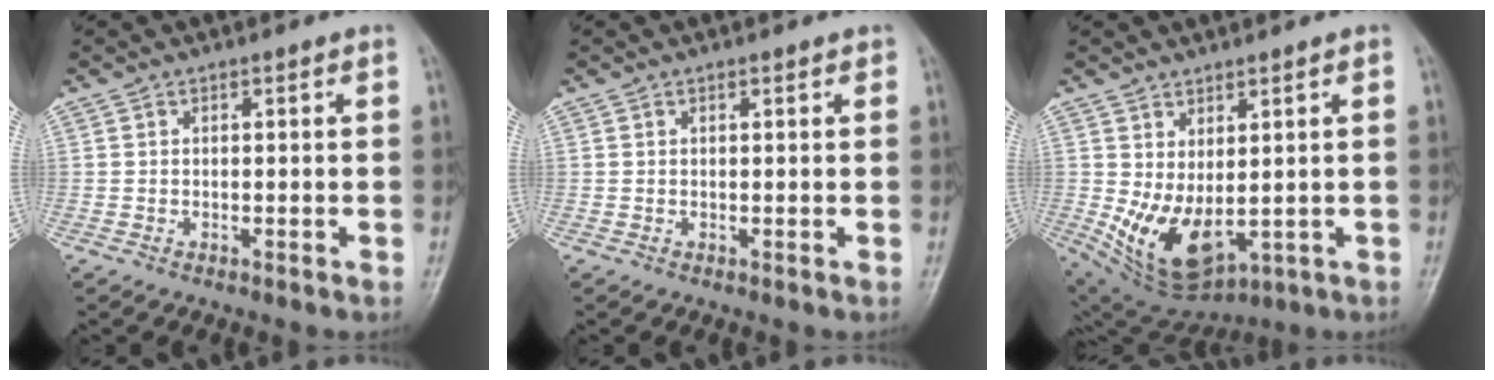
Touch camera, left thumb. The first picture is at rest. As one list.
[{"total": 0.6, "force": [0.4, 0.2, 0.4], "torque": [-0.006, -0.001, 0.003]}, {"total": 11.2, "force": [-0.5, 5.7, 9.6], "torque": [-0.160, -0.013, 0.023]}]